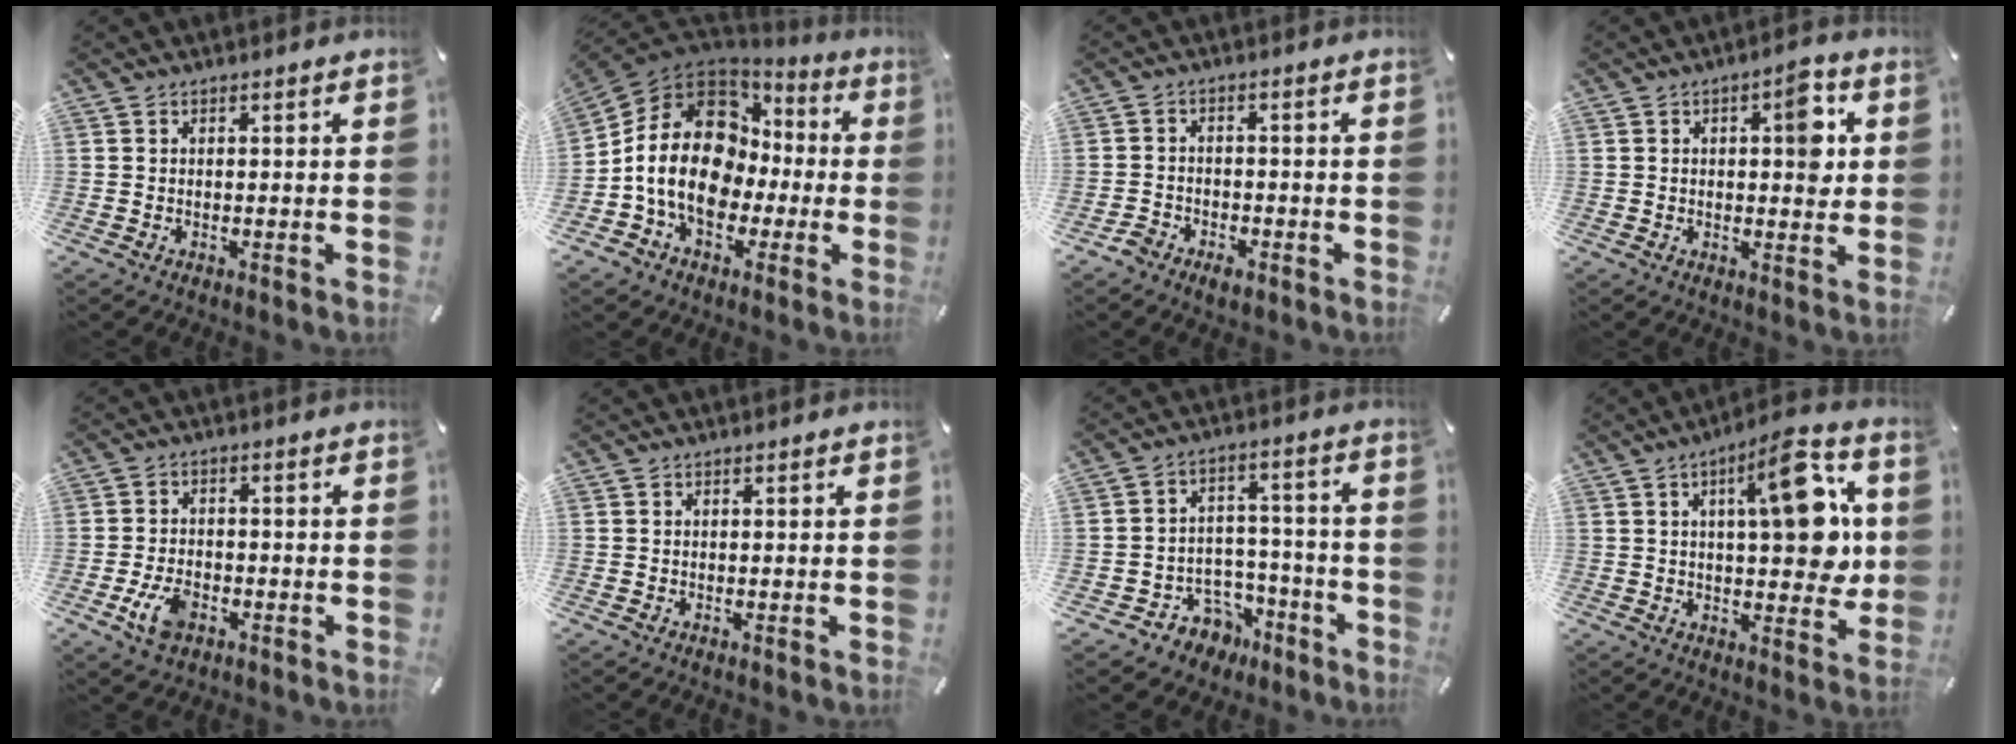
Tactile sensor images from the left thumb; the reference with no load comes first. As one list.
[{"total": 18.6, "force": [-2.1, 14.7, 11.3], "torque": [-0.240, 0.018, -0.035]}, {"total": 3.5, "force": [-2.5, 2.3, 1.0], "torque": [-0.022, 0.011, -0.049]}, {"total": 8.3, "force": [1.7, 3.9, 7.1], "torque": [-0.069, -0.012, 0.018]}, {"total": 6.3, "force": [-2.8, 3.8, 4.1], "torque": [-0.095, 0.009, -0.054]}, {"total": 0.0}, {"total": 7.9, "force": [-3.3, 7.0, 1.4], "torque": [-0.014, 0.025, -0.049]}, {"total": 17.3, "force": [4.7, 6.8, 15.2], "torque": [-0.193, -0.018, 0.067]}]